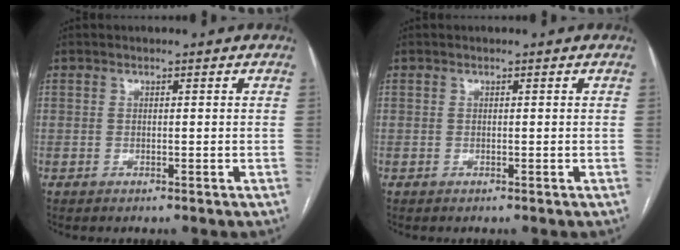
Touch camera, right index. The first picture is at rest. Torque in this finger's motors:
{"motor_torque": [0.00, 0.00, 0.00, 0.00]}